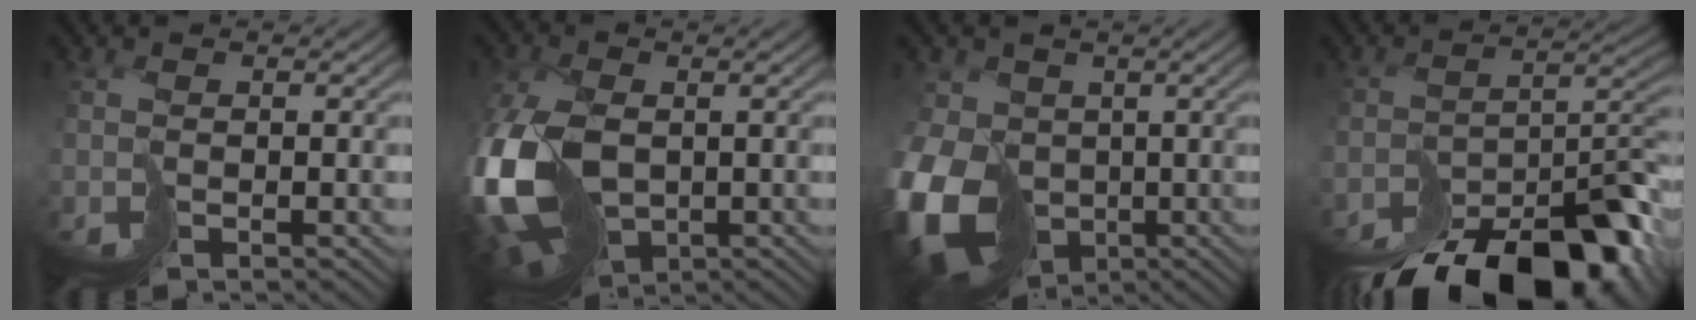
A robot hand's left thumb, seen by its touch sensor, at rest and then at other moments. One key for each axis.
{"total": 17.0, "fx": -2.7, "fy": 11.4, "fz": 12.3, "tx": -0.292, "ty": -0.043, "tz": -0.015}
{"total": 16.8, "fx": -3.7, "fy": 13.6, "fz": 9.1, "tx": -0.225, "ty": -0.046, "tz": -0.064}
{"total": 16.8, "fx": -12.6, "fy": 6.9, "fz": 8.7, "tx": -0.128, "ty": -0.028, "tz": -0.165}